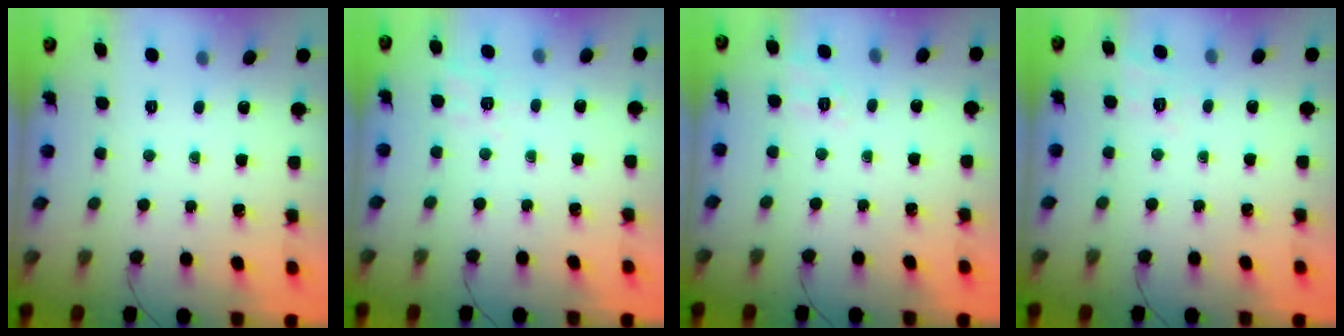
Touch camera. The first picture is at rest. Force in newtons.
{"total": 2.2, "press": 0.2, "slide": 2.2}
{"total": 4.4, "press": 3.8, "slide": 2.2}
{"total": 2.9, "press": 1.7, "slide": 2.3}